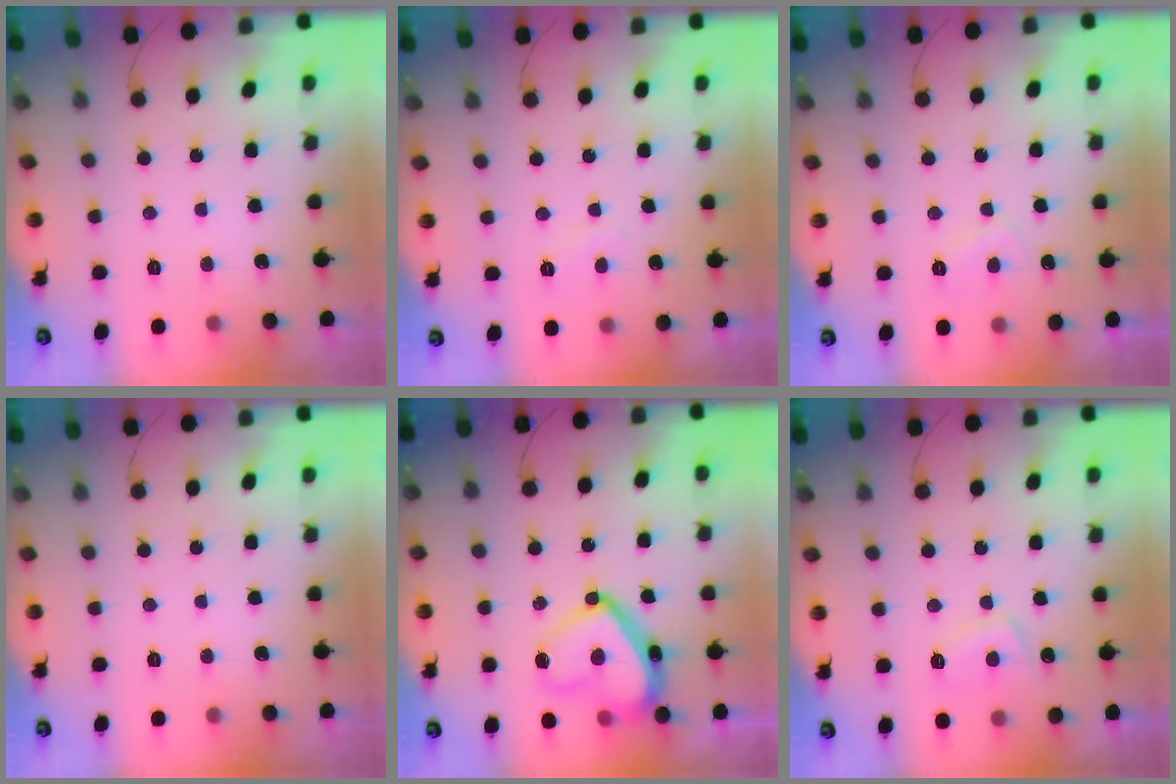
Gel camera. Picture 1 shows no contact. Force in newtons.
{"total": 1.6, "press": 1.5, "slide": 0.6}
{"total": 2.5, "press": 2.4, "slide": 0.8}
{"total": 0.0}
{"total": 16.2, "press": 16.1, "slide": 1.6}
{"total": 5.1, "press": 5.0, "slide": 1.0}